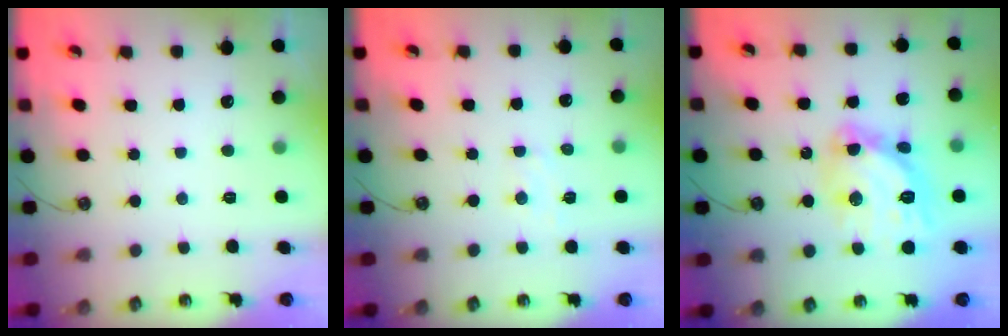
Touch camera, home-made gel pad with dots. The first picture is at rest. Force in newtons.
{"total": 4.3, "press": 4.2, "slide": 0.5}
{"total": 15.4, "press": 15.4, "slide": 1.4}